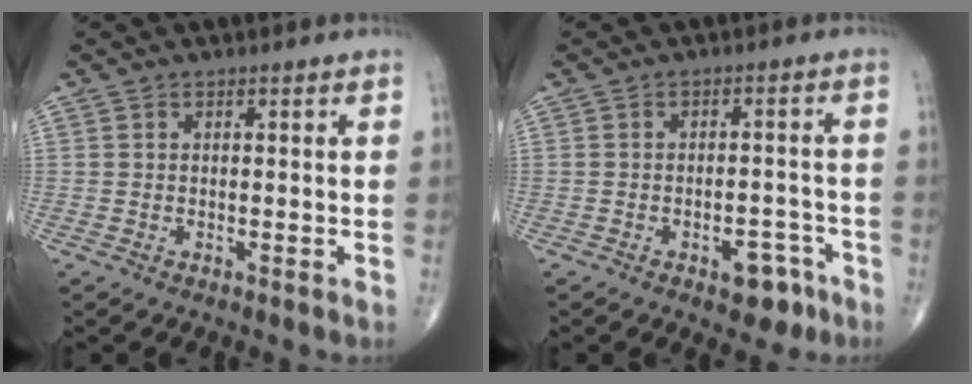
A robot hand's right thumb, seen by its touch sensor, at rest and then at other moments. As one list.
[{"total": 6.0, "force": [-3.4, 3.2, 3.8], "torque": [-0.028, 0.027, -0.042]}]